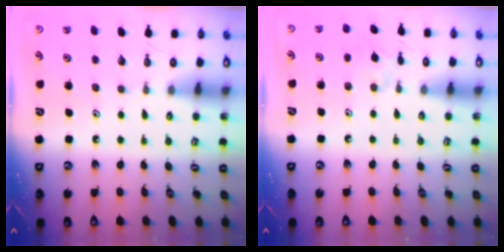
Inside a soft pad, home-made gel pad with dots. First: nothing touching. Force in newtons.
{"total": 7.2, "press": 7.2, "slide": 0.8}